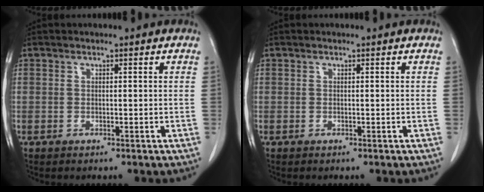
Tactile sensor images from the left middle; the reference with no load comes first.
{"total": 0.0}